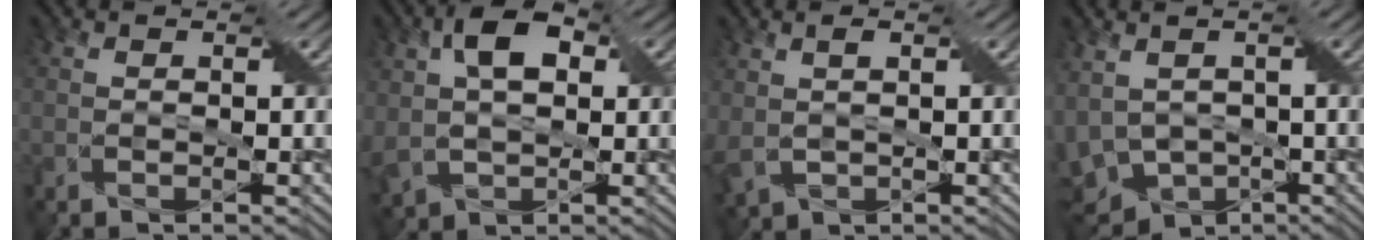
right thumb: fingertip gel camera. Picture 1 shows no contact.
{"total": 9.4, "force": [2.0, 6.2, 6.8], "torque": [-0.157, 0.008, 0.027]}
{"total": 3.3, "force": [0.6, 2.1, 2.5], "torque": [-0.065, -0.002, 0.011]}
{"total": 7.5, "force": [-1.9, 4.7, 5.6], "torque": [-0.134, -0.015, -0.038]}